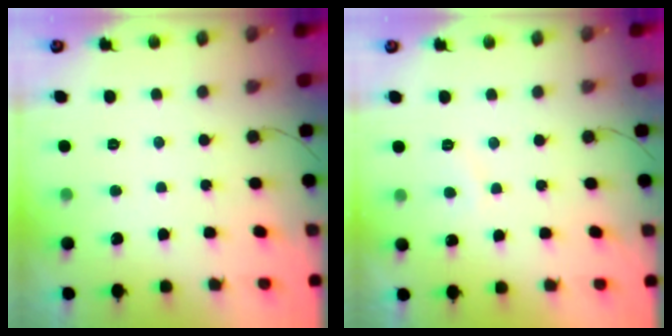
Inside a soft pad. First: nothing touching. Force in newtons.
{"total": 2.1, "press": 1.9, "slide": 0.7}